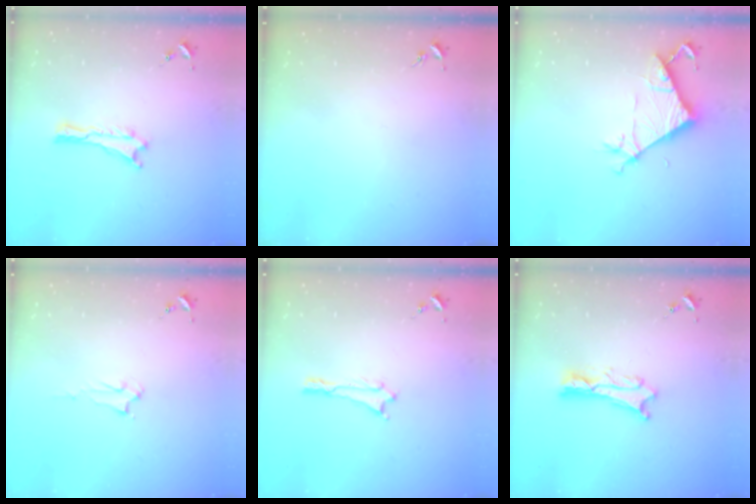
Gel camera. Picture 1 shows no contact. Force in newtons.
{"total": 0.0}
{"total": 7.2, "press": 7.2, "slide": 0.4}
{"total": 2.0, "press": 2.0, "slide": 0.2}
{"total": 0.0}
{"total": 2.0, "press": 2.0, "slide": 0.2}